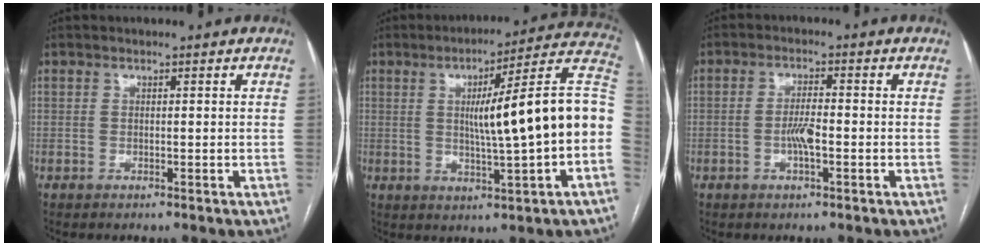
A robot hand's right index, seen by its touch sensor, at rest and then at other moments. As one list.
[{"total": 17.9, "force": [-0.3, 0.1, 17.9], "torque": [-0.233, 0.031, -0.006]}, {"total": 3.6, "force": [-0.9, 0.7, 3.5], "torque": [-0.070, 0.000, -0.018]}]